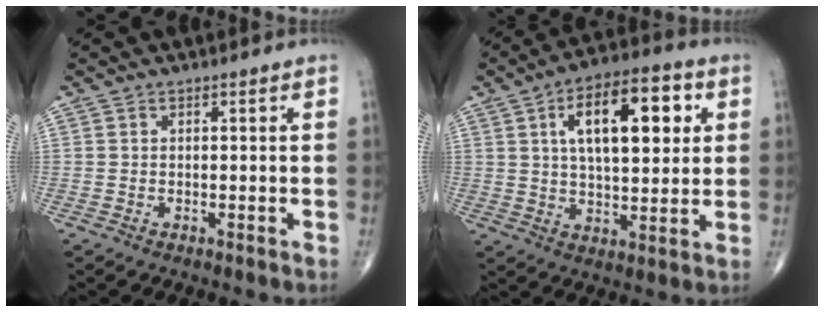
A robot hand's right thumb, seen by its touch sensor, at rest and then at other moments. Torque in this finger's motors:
{"motor_torque": [-0.01, 2.96, 1.26, 0.55, 0.12]}